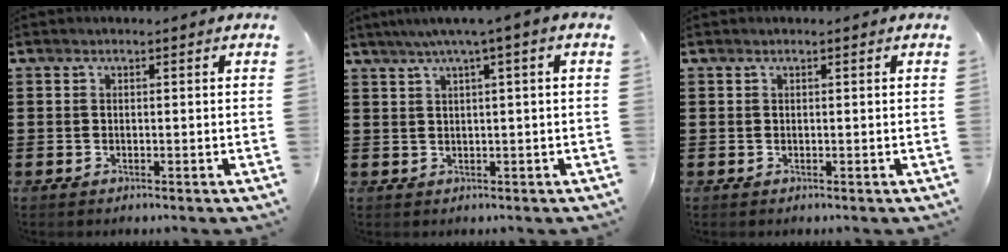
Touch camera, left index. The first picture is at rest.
{"total": 2.9, "force": [0.9, -0.4, 2.7], "torque": [-0.051, -0.004, 0.013]}
{"total": 0.0}